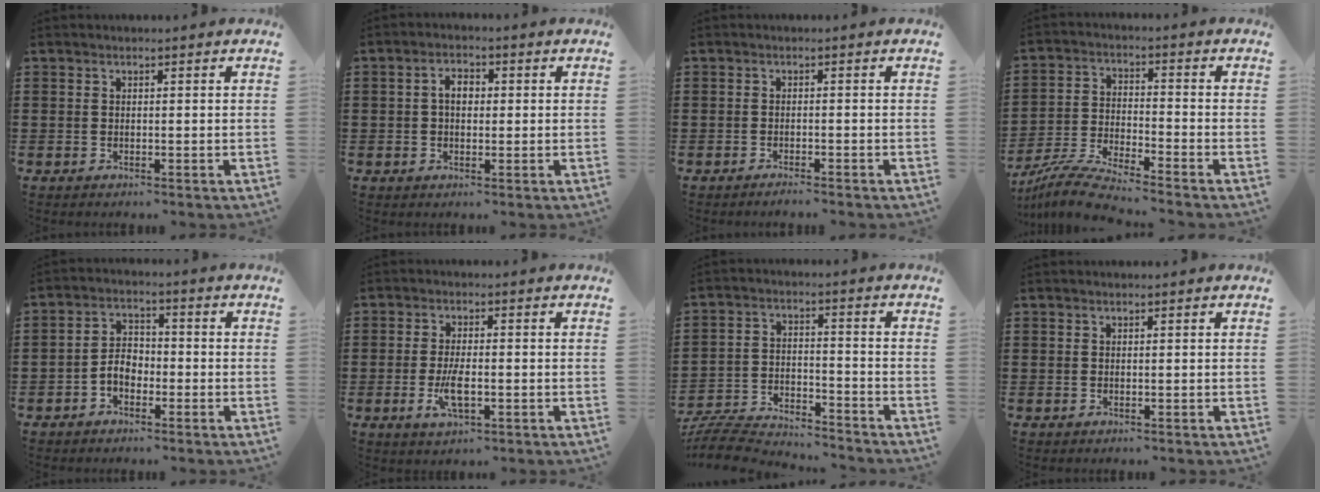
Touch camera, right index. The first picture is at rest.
{"total": 2.9, "force": [0.1, 1.7, 2.4], "torque": [-0.046, 0.007, 0.000]}
{"total": 1.2, "force": [-1.1, -0.2, 0.2], "torque": [-0.004, 0.000, -0.022]}
{"total": 7.0, "force": [-6.6, -0.2, 2.1], "torque": [-0.061, -0.009, -0.133]}
{"total": 3.6, "force": [-1.8, 2.4, 1.9], "torque": [-0.047, 0.007, -0.038]}
{"total": 5.0, "force": [-1.3, 1.8, 4.5], "torque": [-0.097, -0.003, -0.027]}
{"total": 7.0, "force": [-6.9, 0.7, 1.1], "torque": [-0.037, 0.007, -0.140]}
{"total": 0.0}